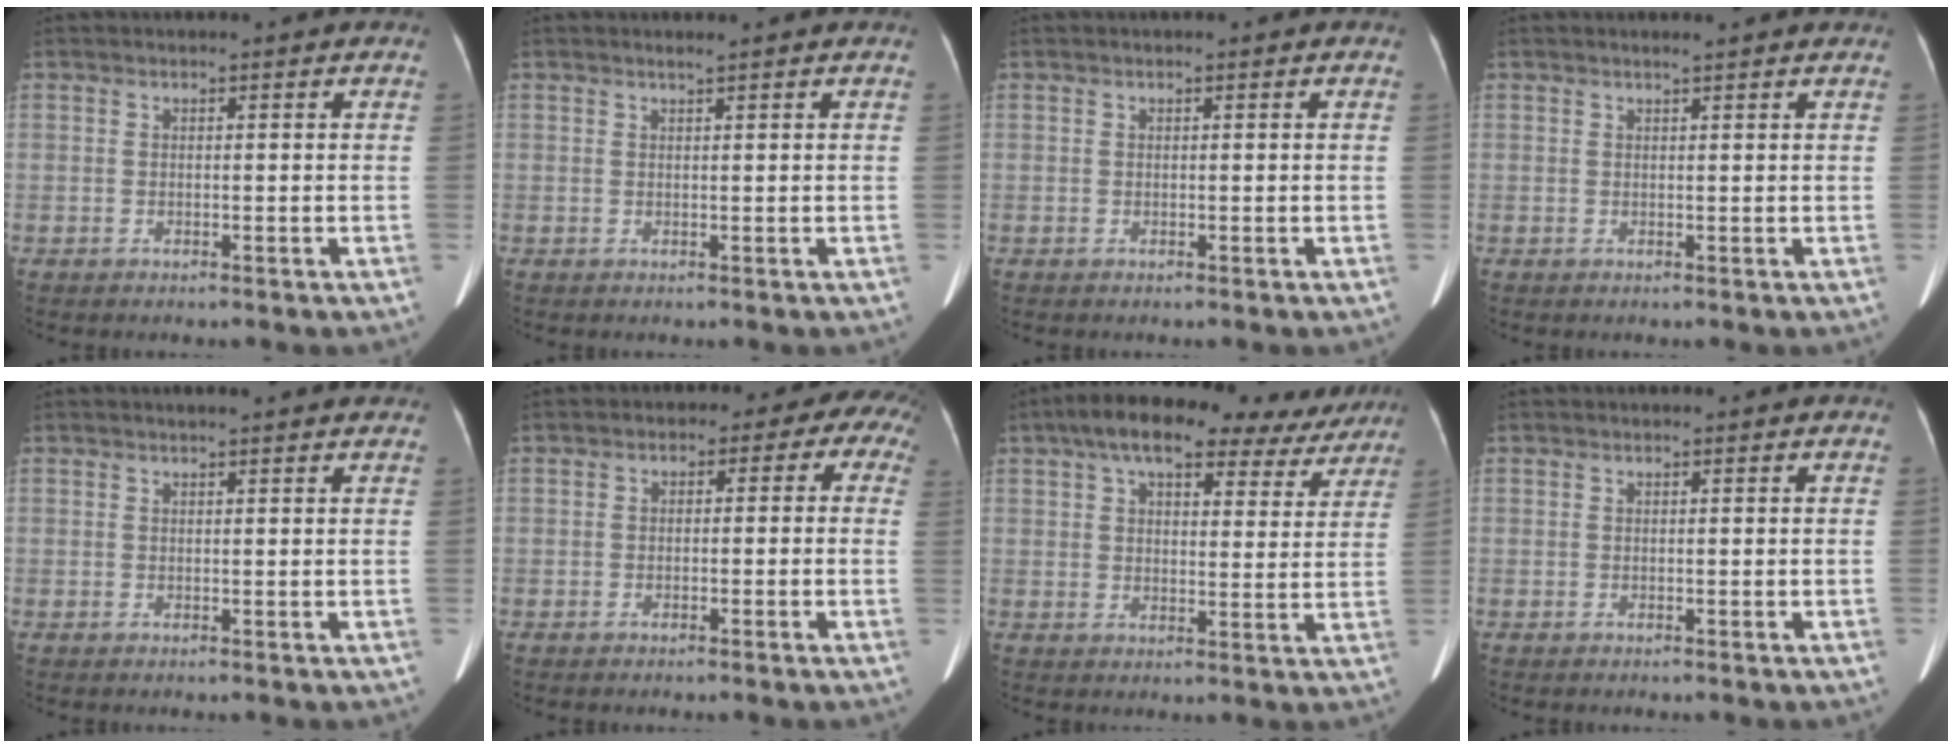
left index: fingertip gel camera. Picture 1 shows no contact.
{"total": 0.6, "force": [0.5, -0.2, 0.3], "torque": [-0.014, -0.003, 0.014]}
{"total": 0.0}
{"total": 2.2, "force": [2.0, 0.0, 1.0], "torque": [-0.015, 0.013, 0.024]}
{"total": 4.9, "force": [4.4, 0.5, 2.2], "torque": [-0.027, 0.019, 0.045]}
{"total": 6.3, "force": [0.5, 3.7, 5.1], "torque": [-0.046, 0.042, -0.004]}
{"total": 19.2, "force": [15.0, 6.6, 9.8], "torque": [-0.150, 0.052, 0.195]}
{"total": 0.0}